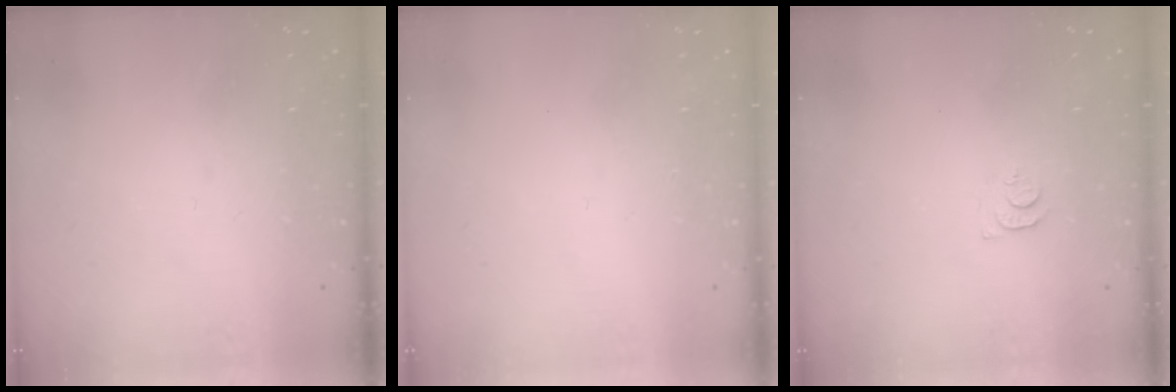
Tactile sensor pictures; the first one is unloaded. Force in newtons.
{"total": 1.6, "press": 1.6, "slide": 0.1}
{"total": 3.7, "press": 3.6, "slide": 0.4}